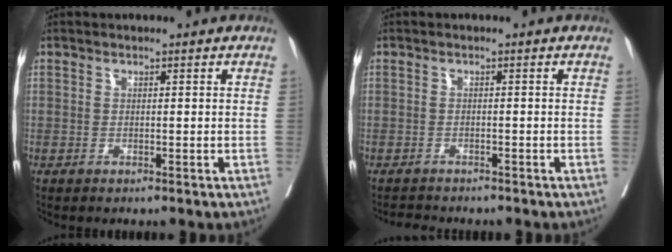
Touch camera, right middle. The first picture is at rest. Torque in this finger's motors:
{"motor_torque": [0.20, -0.20, -0.02, 0.00]}